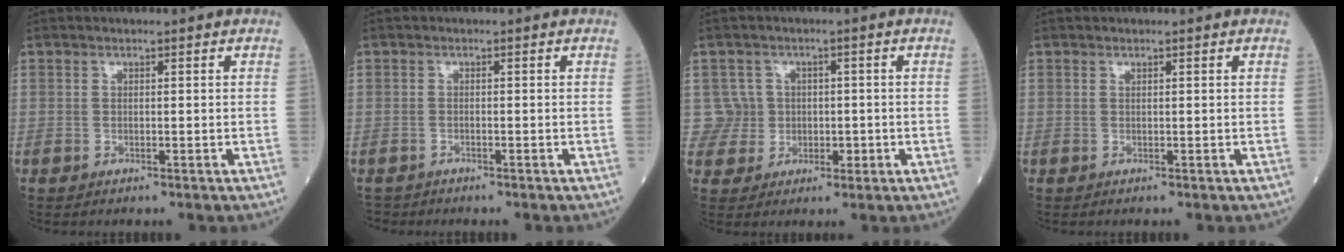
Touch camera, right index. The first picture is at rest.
{"total": 1.6, "force": [-1.5, 0.6, -0.4], "torque": [0.003, -0.002, -0.025]}
{"total": 4.4, "force": [0.4, 4.4, -0.5], "torque": [0.024, 0.016, 0.013]}
{"total": 0.0}